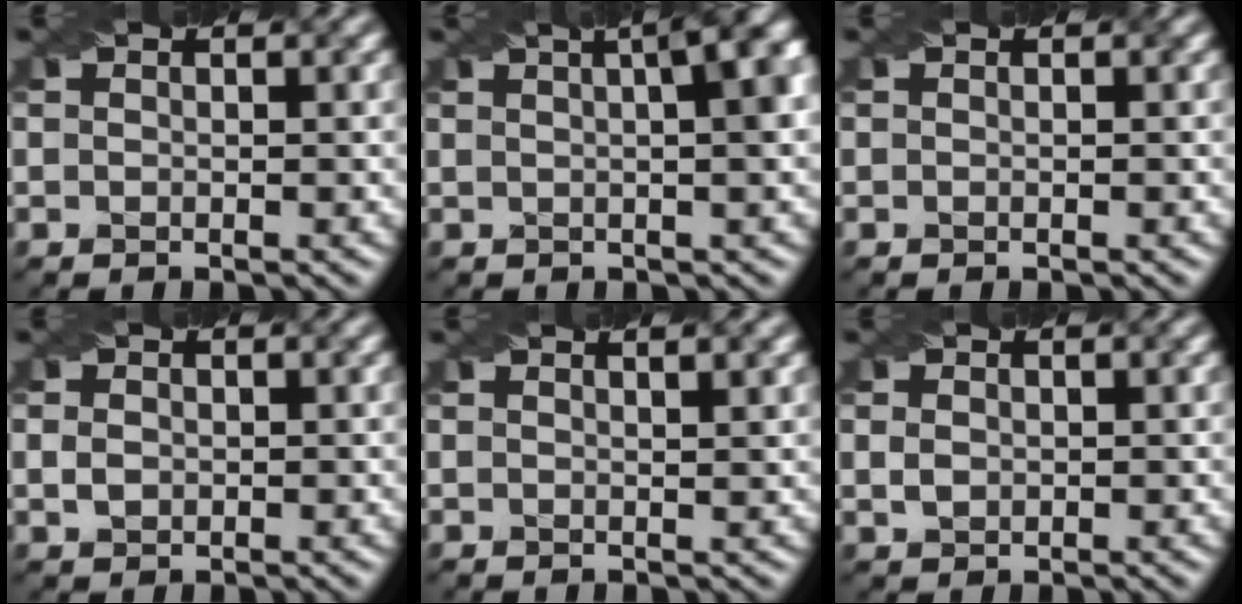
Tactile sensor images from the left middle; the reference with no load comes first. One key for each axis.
{"total": 9.2, "fx": 2.6, "fy": 3.9, "fz": 7.8, "tx": -0.039, "ty": 0.056, "tz": 0.005}
{"total": 0.0}
{"total": 1.6, "fx": 0.1, "fy": 1.3, "fz": 1.0, "tx": -0.021, "ty": 0.001, "tz": 0.002}
{"total": 2.4, "fx": 1.5, "fy": 0.8, "fz": 1.7, "tx": -0.009, "ty": 0.006, "tz": 0.000}
{"total": 1.7, "fx": 0.2, "fy": 1.3, "fz": 1.0, "tx": -0.022, "ty": 0.000, "tz": 0.006}